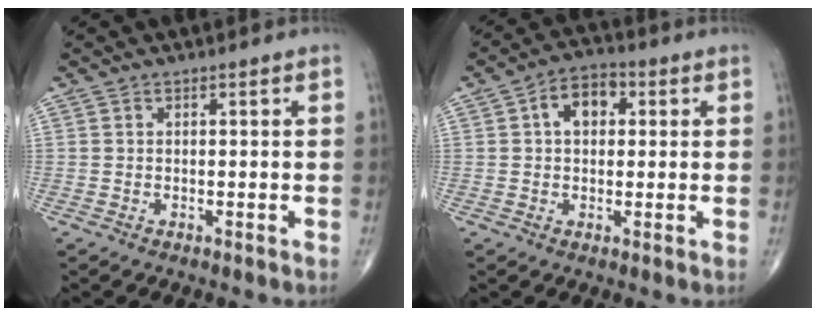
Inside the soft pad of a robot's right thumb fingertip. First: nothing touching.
{"total": 6.7, "force": [1.5, 4.5, 4.7], "torque": [-0.061, 0.013, 0.015]}